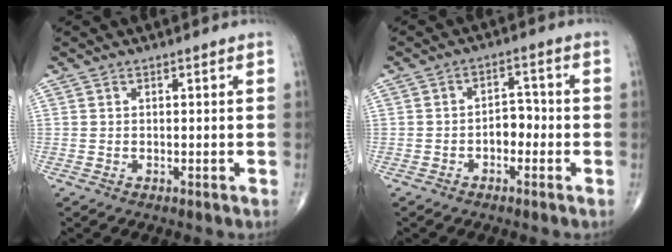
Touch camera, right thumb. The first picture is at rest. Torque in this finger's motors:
{"motor_torque": [0.69, 0.76, 0.36, -0.40, 0.03]}